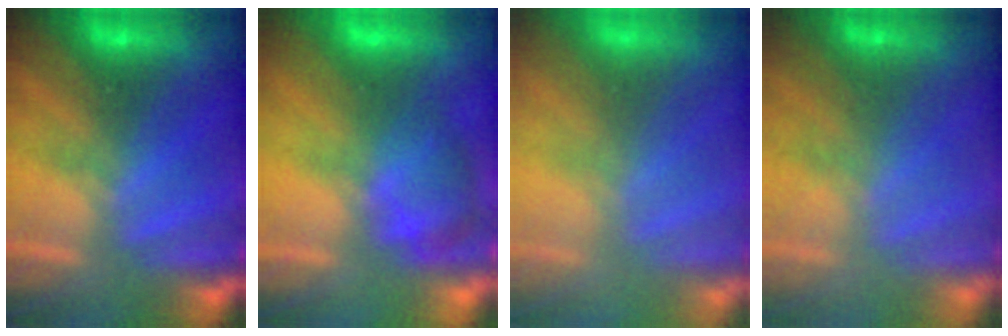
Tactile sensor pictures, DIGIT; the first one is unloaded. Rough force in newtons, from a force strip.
{"total": 2.9}
{"total": 8.0}
{"total": 2.5}